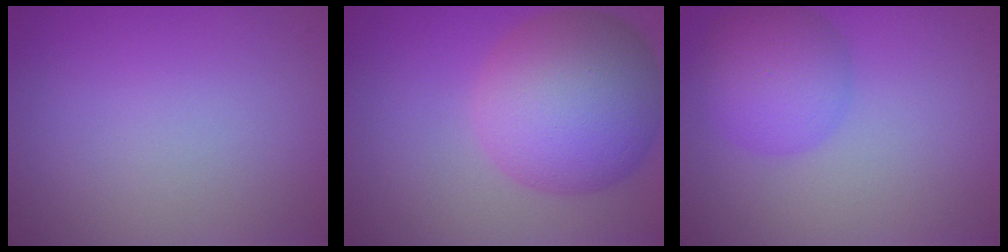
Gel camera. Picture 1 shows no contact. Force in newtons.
{"total": 10.8, "press": 10.8, "slide": 0.3}
{"total": 5.0, "press": 4.9, "slide": 0.2}